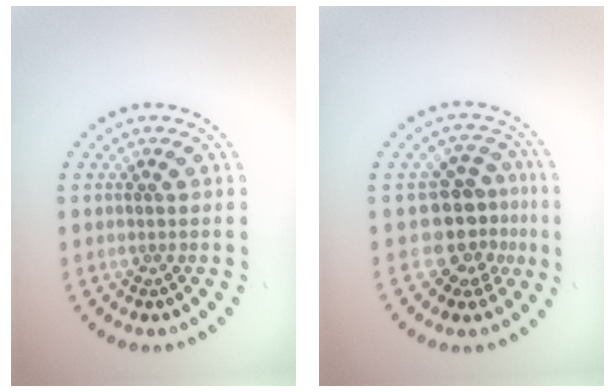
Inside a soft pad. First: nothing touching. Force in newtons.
{"total": 4.0, "press": 3.1, "slide": 2.5}